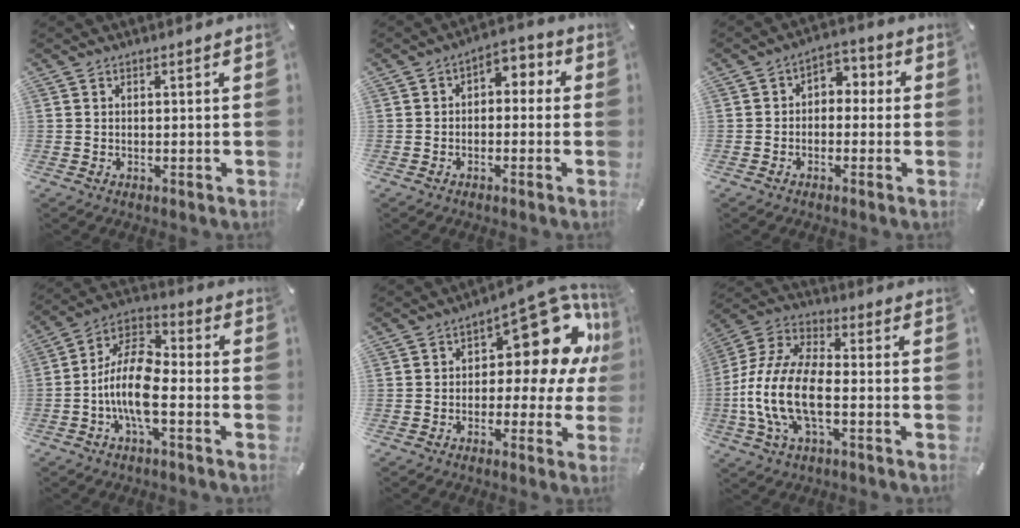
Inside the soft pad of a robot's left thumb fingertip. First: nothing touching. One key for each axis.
{"total": 3.7, "fx": -1.7, "fy": 2.6, "fz": 2.1, "tx": -0.031, "ty": 0.010, "tz": -0.039}
{"total": 4.2, "fx": -1.9, "fy": 3.3, "fz": 1.8, "tx": -0.022, "ty": 0.016, "tz": -0.041}
{"total": 13.3, "fx": -4.2, "fy": 6.2, "fz": 11.0, "tx": -0.237, "ty": 0.002, "tz": -0.078}
{"total": 18.3, "fx": 6.3, "fy": 9.6, "fz": 14.2, "tx": -0.165, "ty": -0.049, "tz": 0.104}
{"total": 14.4, "fx": -4.5, "fy": 7.2, "fz": 11.6, "tx": -0.268, "ty": -0.004, "tz": -0.086}